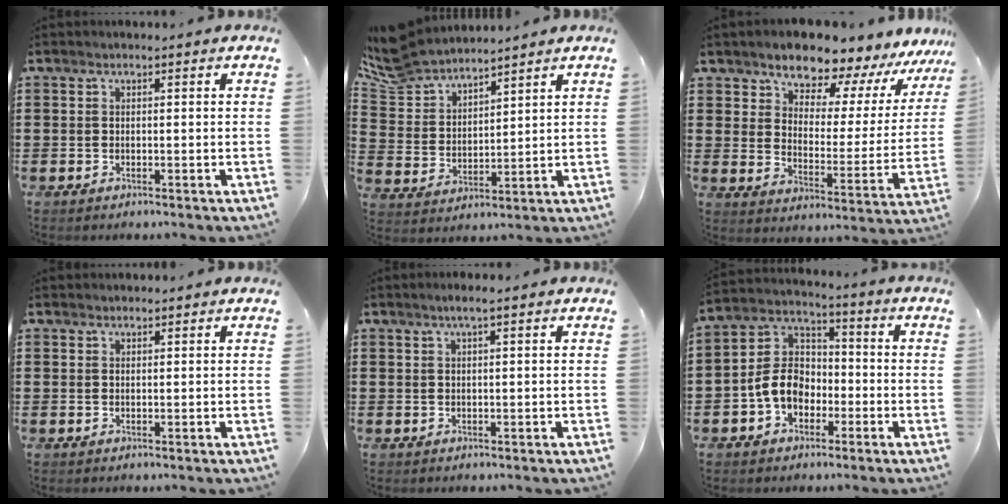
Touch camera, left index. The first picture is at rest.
{"total": 7.0, "force": [6.5, 2.0, 1.8], "torque": [-0.068, -0.031, 0.117]}
{"total": 8.3, "force": [7.8, 2.6, 1.4], "torque": [-0.048, -0.064, 0.137]}
{"total": 0.8, "force": [0.8, 0.2, 0.0], "torque": [-0.003, 0.000, 0.017]}
{"total": 1.5, "force": [0.7, 0.0, 1.3], "torque": [-0.025, 0.000, 0.012]}
{"total": 7.5, "force": [-2.8, 5.7, 4.0], "torque": [-0.114, 0.011, -0.063]}